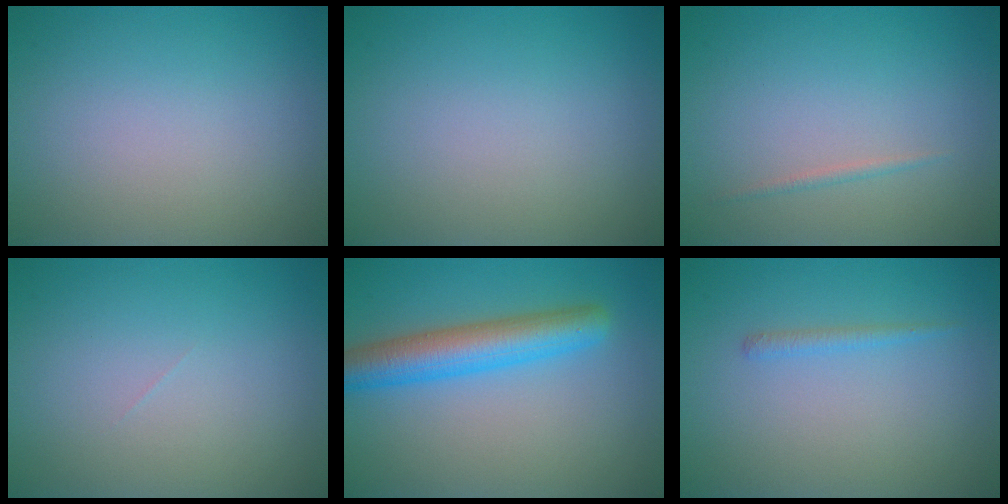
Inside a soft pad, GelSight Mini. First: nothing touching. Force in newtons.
{"total": 0.0}
{"total": 0.6, "press": 0.6, "slide": 0.1}
{"total": 0.0}
{"total": 5.5, "press": 5.5, "slide": 0.2}
{"total": 0.9, "press": 0.9, "slide": 0.1}